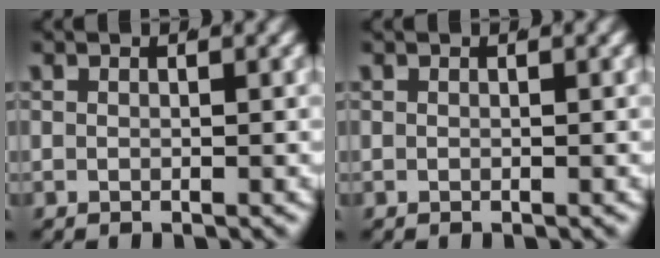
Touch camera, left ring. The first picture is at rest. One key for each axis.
{"total": 0.0}